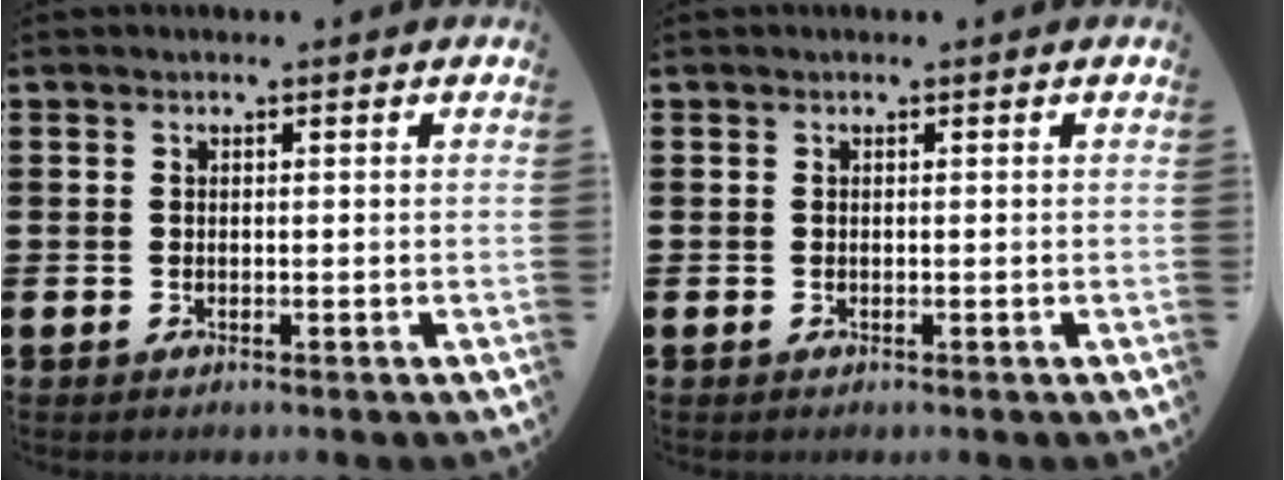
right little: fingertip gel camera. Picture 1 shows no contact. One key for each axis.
{"total": 0.0}